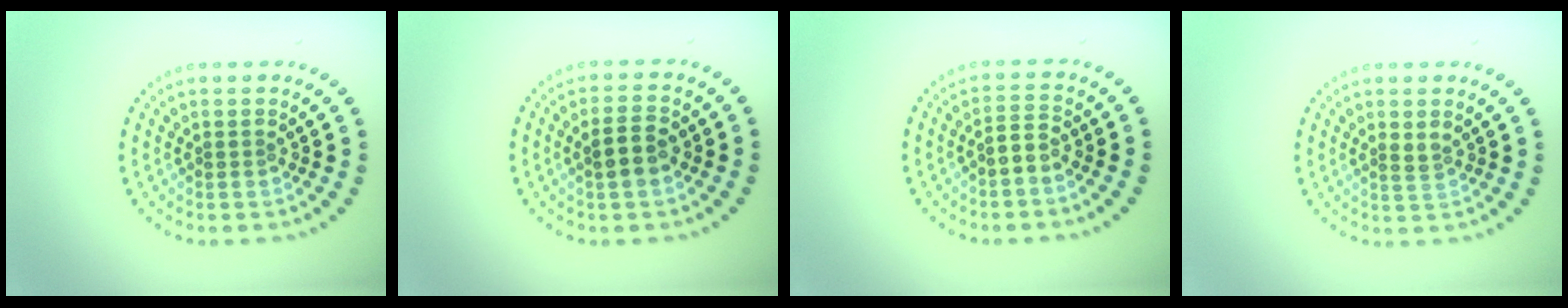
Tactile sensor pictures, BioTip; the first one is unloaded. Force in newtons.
{"total": 2.8, "press": 2.8, "slide": 0.4}
{"total": 1.7, "press": 1.4, "slide": 1.0}
{"total": 1.2, "press": 1.1, "slide": 0.5}